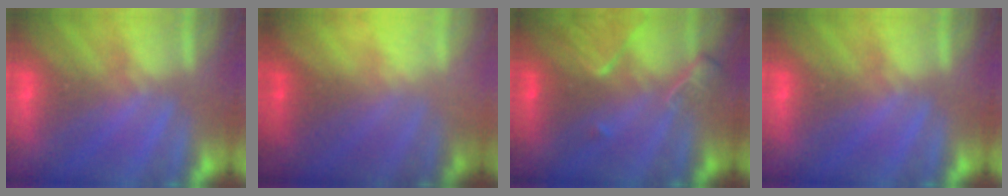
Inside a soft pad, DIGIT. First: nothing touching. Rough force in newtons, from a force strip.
{"total": 5.5}
{"total": 3.3}
{"total": 0.0}